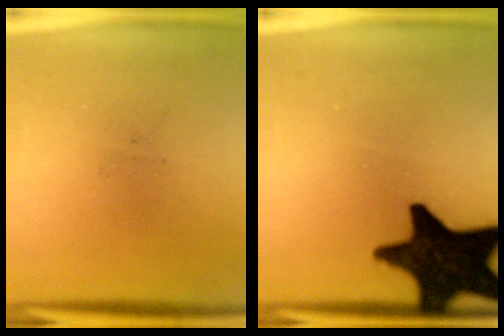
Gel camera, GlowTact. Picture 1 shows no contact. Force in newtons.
{"total": 18.7}